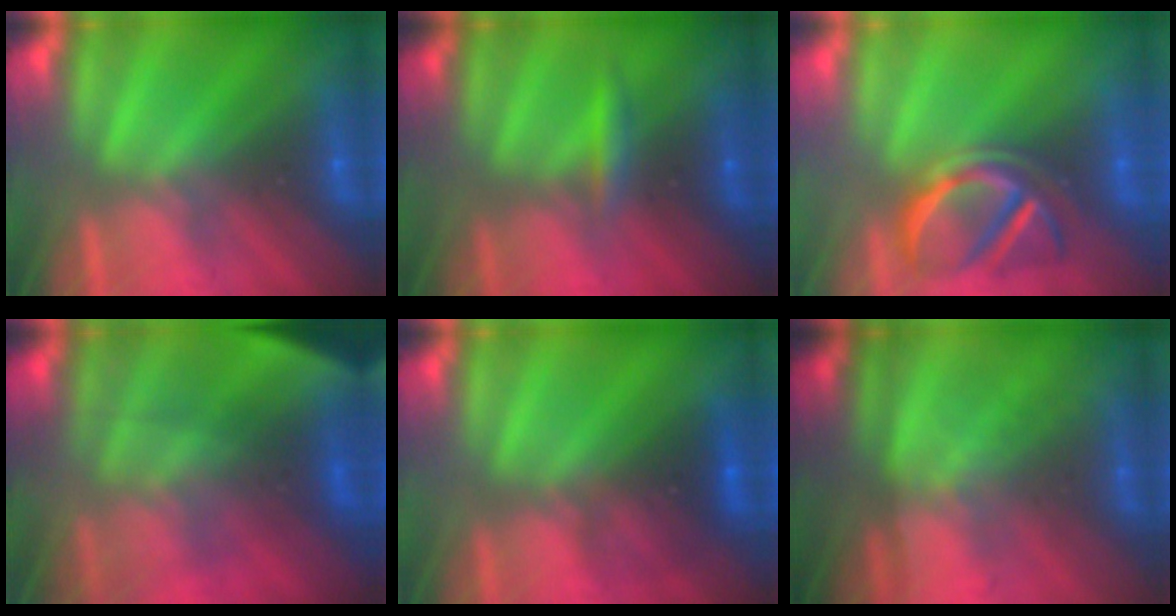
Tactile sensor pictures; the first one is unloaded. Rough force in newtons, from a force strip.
{"total": 2.3}
{"total": 3.9}
{"total": 4.9}
{"total": 2.9}
{"total": 1.3}